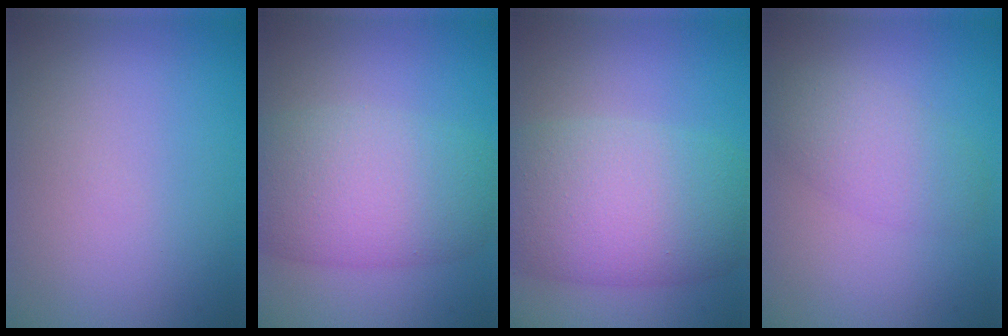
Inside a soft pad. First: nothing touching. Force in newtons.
{"total": 8.6, "press": 8.6, "slide": 0.3}
{"total": 10.3, "press": 10.3, "slide": 0.3}
{"total": 3.5, "press": 3.5, "slide": 0.4}